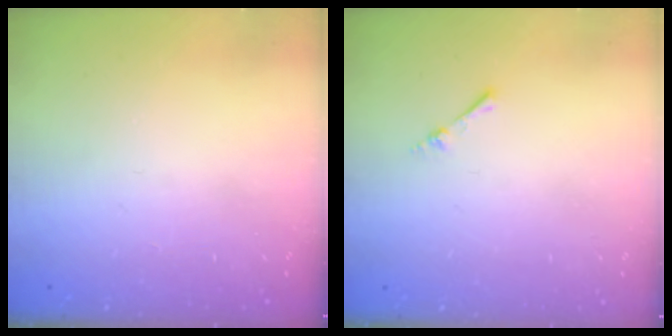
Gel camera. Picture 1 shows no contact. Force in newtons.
{"total": 1.7, "press": 1.7, "slide": 0.3}